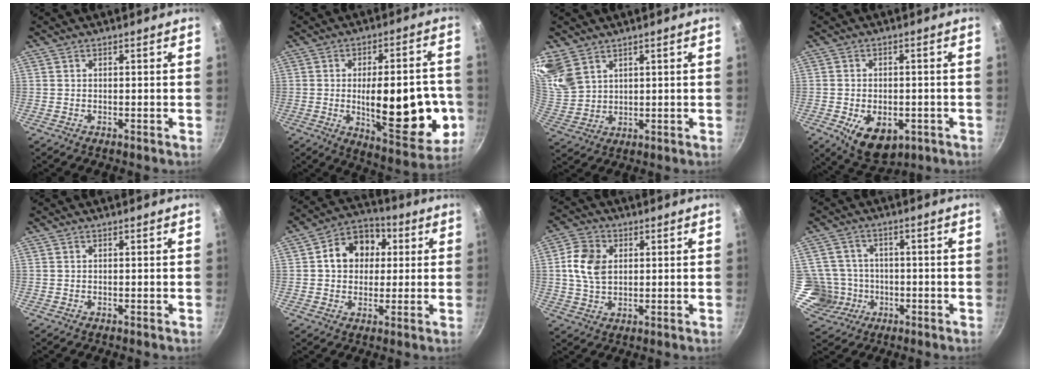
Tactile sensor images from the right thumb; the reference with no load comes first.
{"total": 22.3, "force": [-3.6, 9.0, 20.1], "torque": [-0.241, 0.001, -0.040]}
{"total": 9.9, "force": [6.6, 6.1, 4.2], "torque": [-0.075, -0.016, 0.147]}
{"total": 10.0, "force": [-3.3, 6.3, 7.0], "torque": [-0.085, 0.001, -0.033]}
{"total": 0.0}
{"total": 11.6, "force": [2.2, 9.4, 6.4], "torque": [-0.062, 0.018, 0.019]}
{"total": 8.3, "force": [1.5, 6.0, 5.5], "torque": [-0.091, 0.006, 0.024]}
{"total": 8.3, "force": [-1.9, 7.8, 1.7], "torque": [-0.003, 0.024, -0.032]}